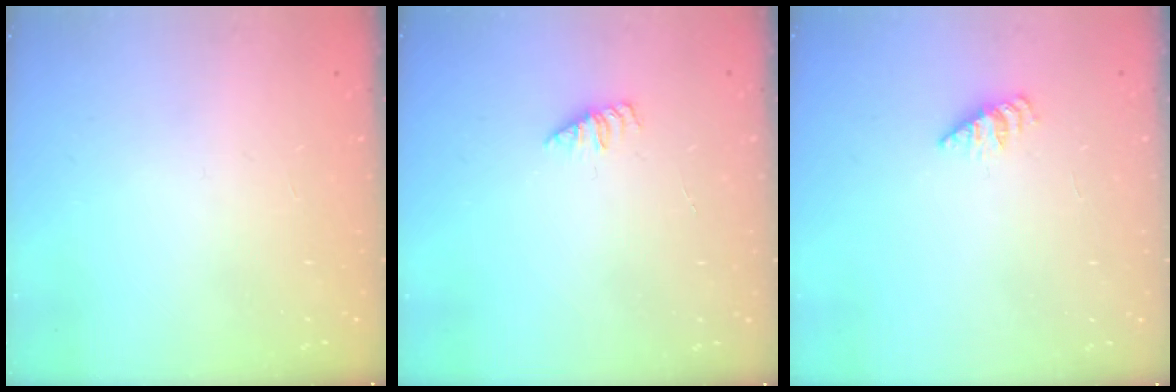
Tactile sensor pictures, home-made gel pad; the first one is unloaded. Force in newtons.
{"total": 1.4, "press": 1.3, "slide": 0.3}
{"total": 2.2, "press": 2.2, "slide": 0.3}